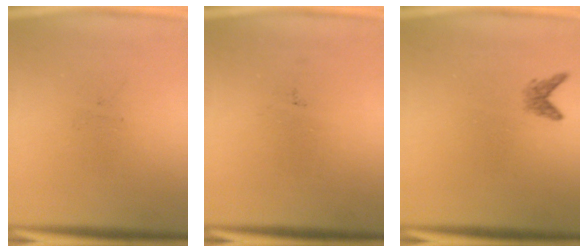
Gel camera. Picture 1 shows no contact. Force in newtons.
{"total": 0.0}
{"total": 1.4}